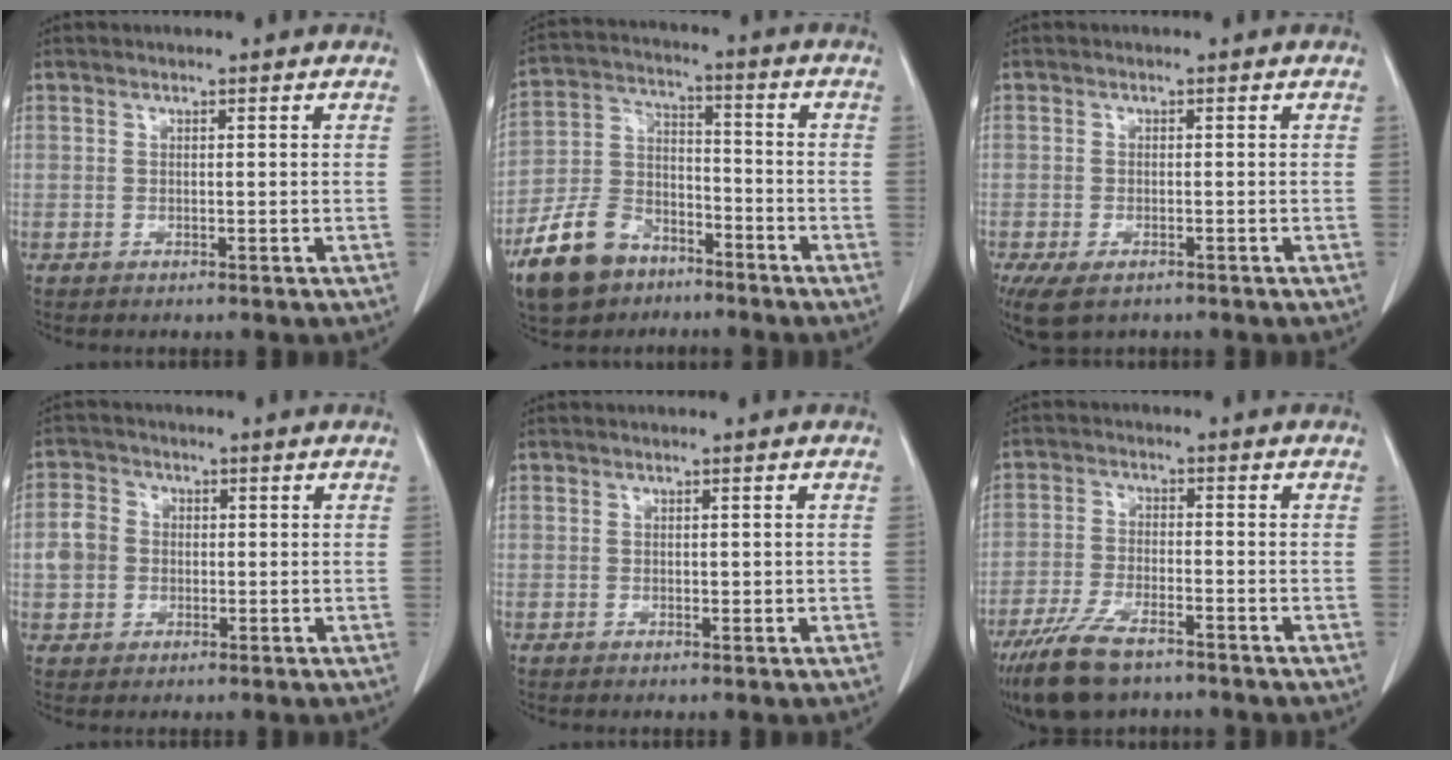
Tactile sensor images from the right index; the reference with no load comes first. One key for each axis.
{"total": 12.3, "fx": -8.1, "fy": 7.4, "fz": 5.7, "tx": -0.138, "ty": 0.006, "tz": -0.148}
{"total": 5.7, "fx": -3.8, "fy": 2.8, "fz": 3.3, "tx": -0.063, "ty": -0.012, "tz": -0.057}
{"total": 4.9, "fx": -0.2, "fy": 4.3, "fz": 2.2, "tx": -0.059, "ty": 0.019, "tz": -0.003}
{"total": 0.8, "fx": 0.0, "fy": 0.6, "fz": 0.6, "tx": -0.003, "ty": 0.000, "tz": 0.001}
{"total": 9.9, "fx": -7.2, "fy": 3.0, "fz": 6.1, "tx": -0.122, "ty": -0.020, "tz": -0.125}